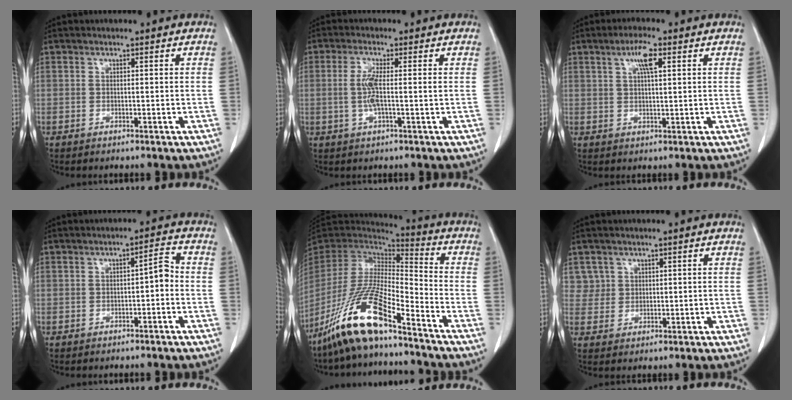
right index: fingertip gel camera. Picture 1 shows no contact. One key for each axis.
{"total": 3.8, "fx": -0.1, "fy": 0.3, "fz": 3.8, "tx": -0.083, "ty": -0.002, "tz": -0.004}
{"total": 4.3, "fx": 1.9, "fy": 0.6, "fz": 3.9, "tx": -0.074, "ty": 0.004, "tz": 0.033}
{"total": 3.0, "fx": -0.8, "fy": 0.9, "fz": 2.7, "tx": -0.038, "ty": 0.013, "tz": -0.010}
{"total": 15.7, "fx": -10.9, "fy": 2.3, "fz": 11.0, "tx": -0.214, "ty": -0.019, "tz": -0.208}
{"total": 3.0, "fx": 1.5, "fy": 2.6, "fz": -0.4, "tx": 0.021, "ty": 0.008, "tz": 0.025}